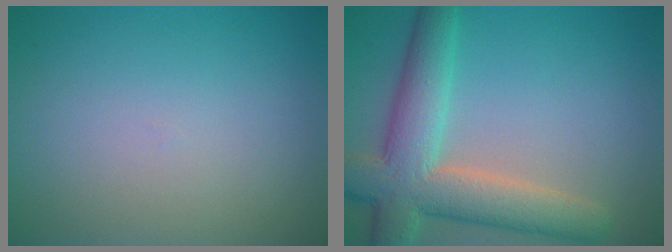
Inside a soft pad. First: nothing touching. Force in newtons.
{"total": 8.1, "press": 8.1, "slide": 0.8}